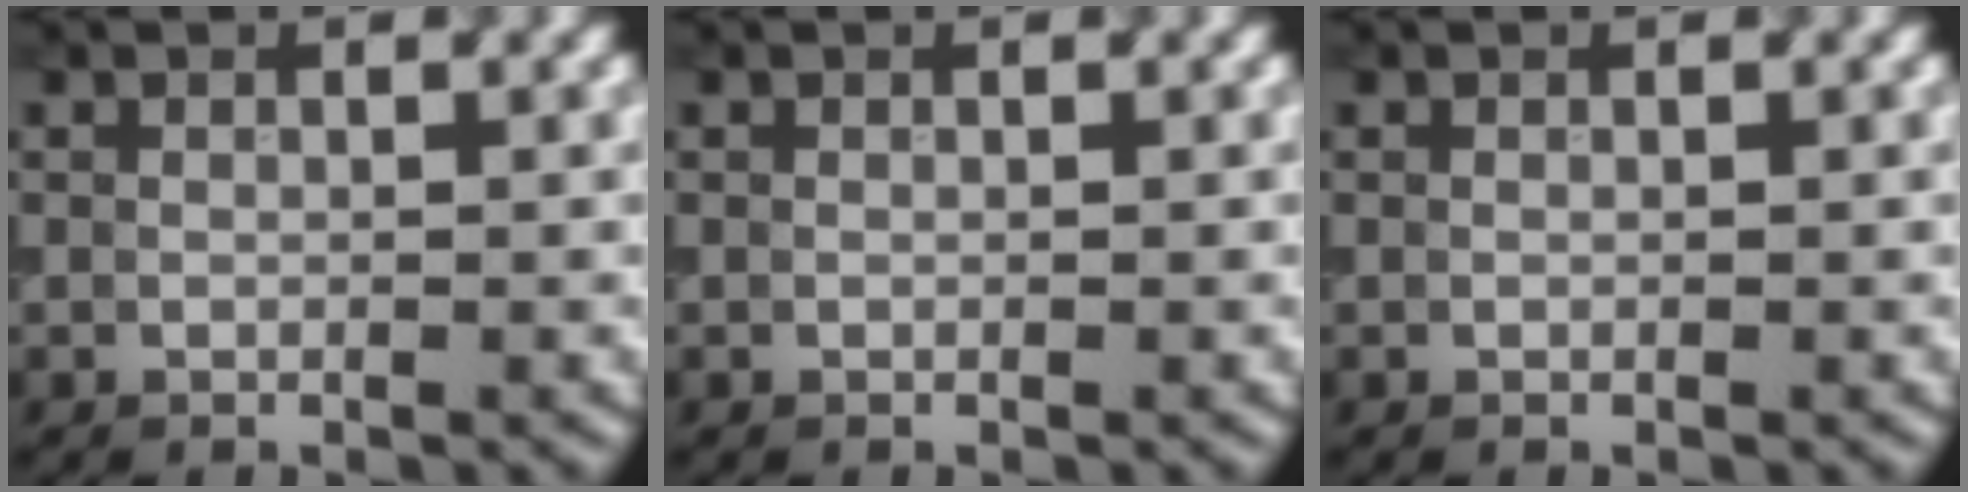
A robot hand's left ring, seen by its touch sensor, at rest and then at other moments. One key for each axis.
{"total": 0.0}
{"total": 0.0}